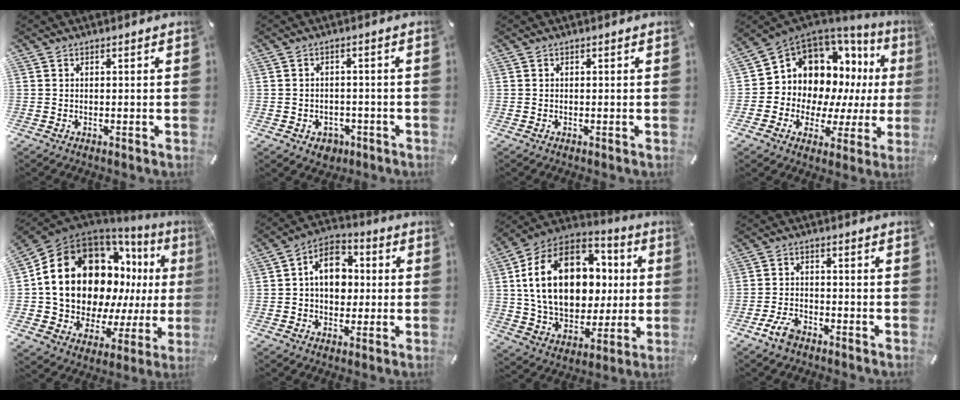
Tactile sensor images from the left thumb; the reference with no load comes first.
{"total": 3.8, "force": [-1.6, 3.2, 1.4], "torque": [-0.022, 0.008, -0.027]}
{"total": 0.0}
{"total": 11.4, "force": [5.0, 9.3, 4.3], "torque": [-0.076, -0.081, 0.106]}
{"total": 24.7, "force": [5.3, 17.7, 16.4], "torque": [-0.317, -0.054, 0.123]}
{"total": 10.8, "force": [0.7, 8.5, 6.6], "torque": [-0.106, 0.012, 0.013]}
{"total": 23.7, "force": [4.2, 16.8, 16.2], "torque": [-0.318, -0.001, 0.077]}
{"total": 5.4, "force": [-3.6, 2.9, 2.8], "torque": [-0.068, 0.016, -0.071]}